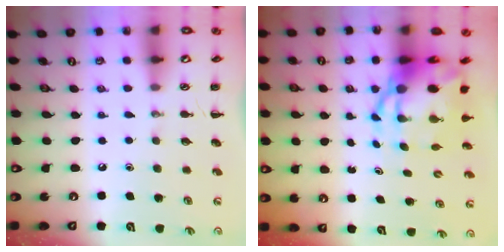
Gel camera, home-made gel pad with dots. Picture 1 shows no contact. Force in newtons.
{"total": 8.4, "press": 8.1, "slide": 2.2}